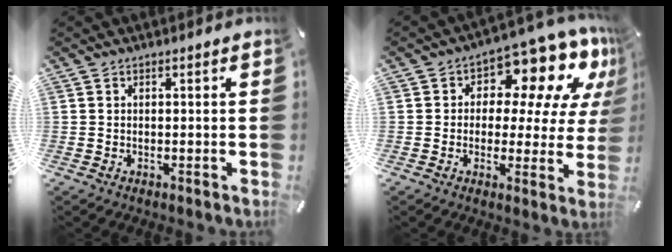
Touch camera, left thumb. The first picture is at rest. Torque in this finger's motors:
{"motor_torque": [0.75, 0.13, 0.38, 0.31, 0.07]}